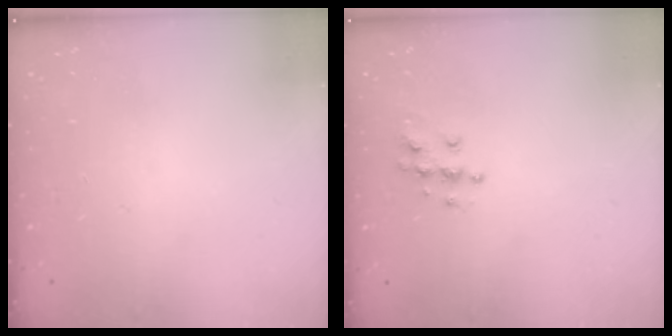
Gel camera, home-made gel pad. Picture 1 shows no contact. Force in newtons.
{"total": 6.4, "press": 6.4, "slide": 0.2}